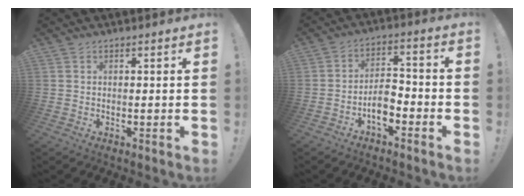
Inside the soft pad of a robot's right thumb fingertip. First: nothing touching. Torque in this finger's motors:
{"motor_torque": [1.67, 0.56, 0.94, -1.08, 0.01]}